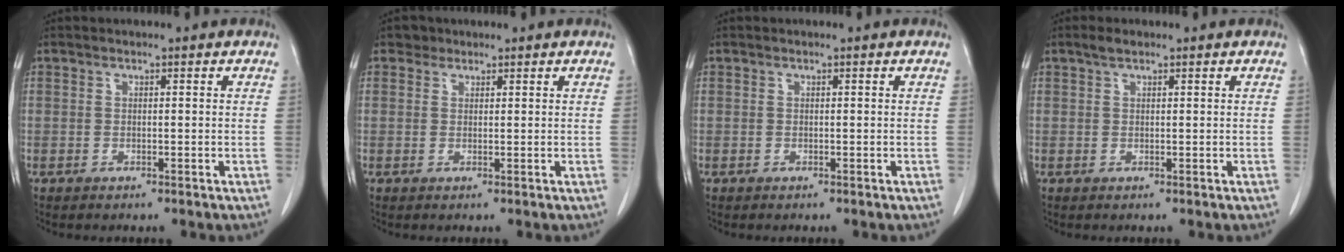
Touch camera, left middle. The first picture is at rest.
{"total": 1.5, "force": [1.0, 1.0, 0.0], "torque": [0.006, 0.004, 0.011]}
{"total": 0.0}
{"total": 1.5, "force": [1.1, 0.5, 0.8], "torque": [-0.021, 0.007, 0.021]}